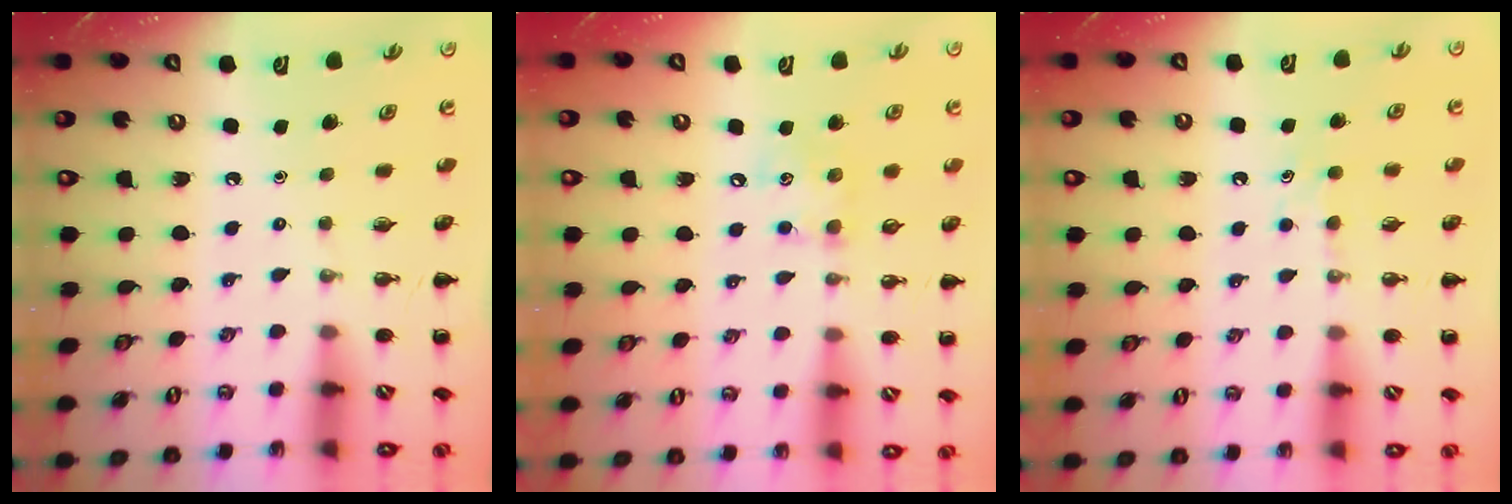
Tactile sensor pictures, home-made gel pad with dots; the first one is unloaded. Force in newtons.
{"total": 7.5, "press": 7.4, "slide": 0.9}
{"total": 4.2, "press": 4.0, "slide": 1.4}